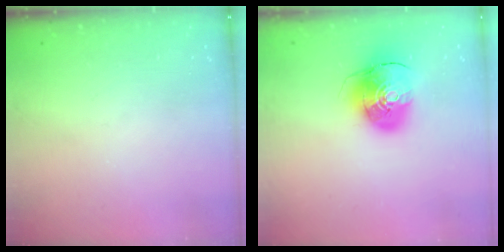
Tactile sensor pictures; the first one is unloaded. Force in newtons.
{"total": 10.4, "press": 10.3, "slide": 1.4}